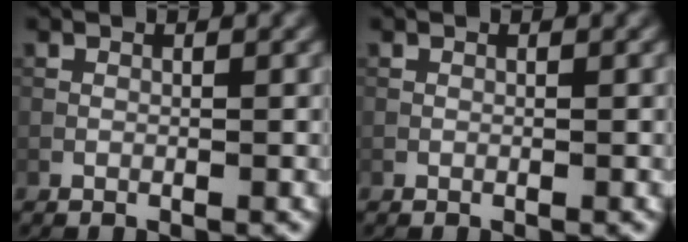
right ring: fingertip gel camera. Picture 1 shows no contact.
{"total": 0.0}